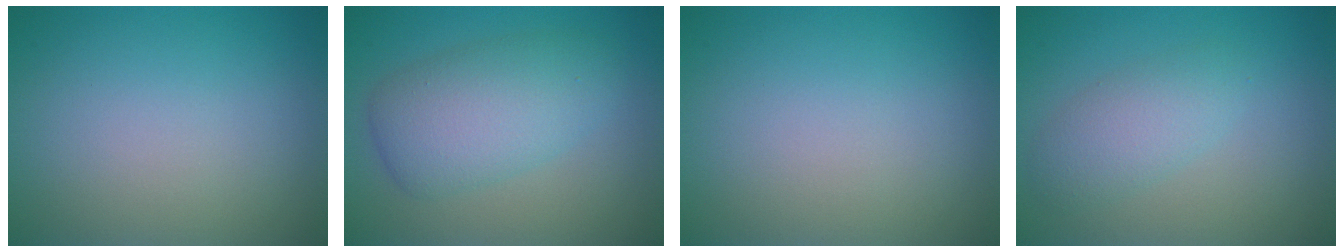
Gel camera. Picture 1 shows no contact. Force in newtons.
{"total": 3.9, "press": 3.8, "slide": 0.4}
{"total": 0.0}
{"total": 2.8, "press": 2.8, "slide": 0.1}